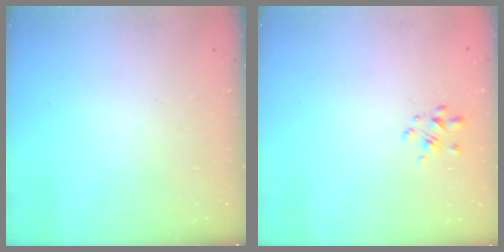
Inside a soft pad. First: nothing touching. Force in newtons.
{"total": 2.6, "press": 2.4, "slide": 1.0}